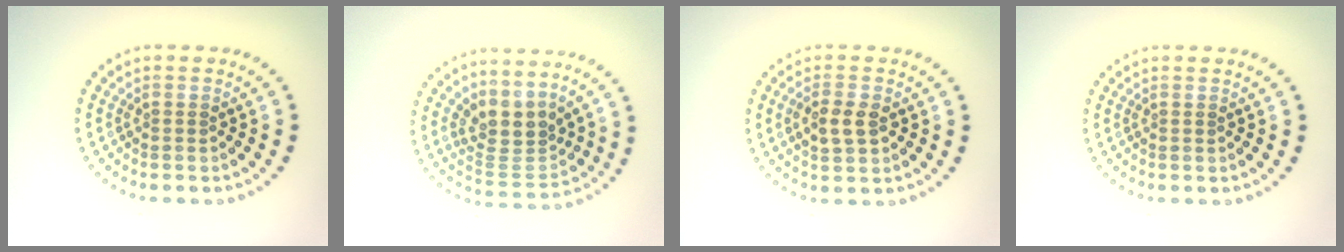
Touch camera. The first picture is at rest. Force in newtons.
{"total": 3.6, "press": 2.6, "slide": 2.4}
{"total": 2.7, "press": 2.6, "slide": 0.3}
{"total": 0.0}